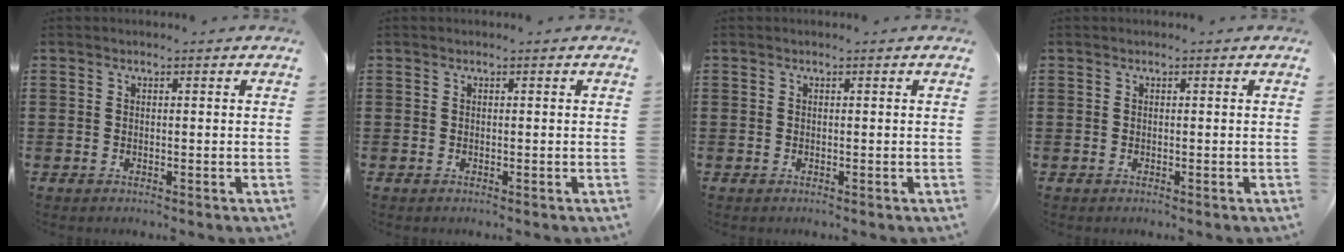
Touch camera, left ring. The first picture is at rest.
{"total": 0.0}
{"total": 0.0}
{"total": 0.0}